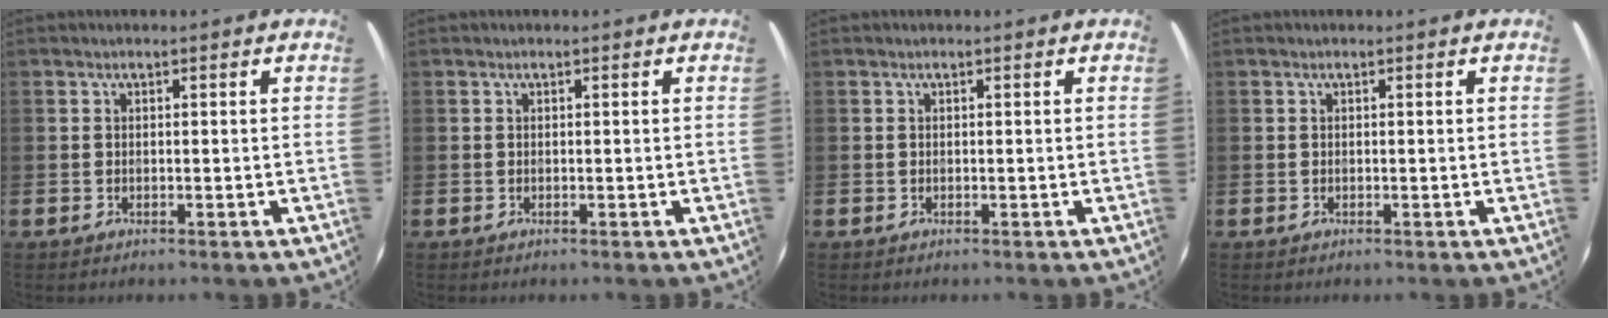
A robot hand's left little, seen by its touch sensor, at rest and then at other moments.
{"total": 0.0}
{"total": 0.0}
{"total": 0.0}